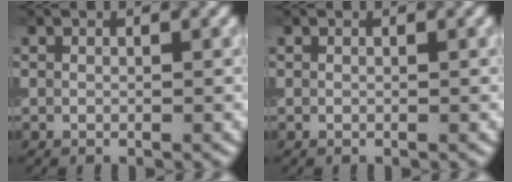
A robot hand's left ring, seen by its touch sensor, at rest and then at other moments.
{"total": 0.0}